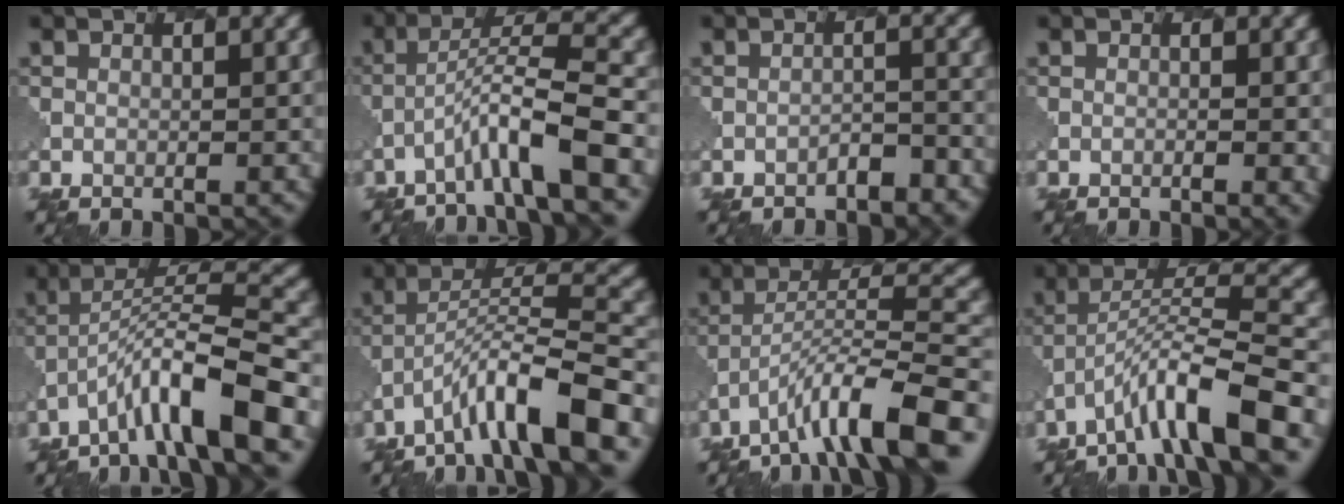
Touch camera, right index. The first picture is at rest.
{"total": 5.6, "force": [-3.1, 0.3, 4.7], "torque": [-0.081, 0.017, -0.062]}
{"total": 1.8, "force": [-1.6, 0.6, 0.7], "torque": [-0.008, 0.006, -0.024]}
{"total": 0.9, "force": [-0.3, 0.2, 0.8], "torque": [-0.012, -0.001, -0.004]}
{"total": 8.3, "force": [-5.1, 1.4, 6.5], "torque": [-0.106, 0.016, -0.092]}
{"total": 8.8, "force": [-5.6, 1.5, 6.6], "torque": [-0.106, 0.016, -0.099]}
{"total": 9.8, "force": [-6.7, 2.3, 6.9], "torque": [-0.106, 0.016, -0.116]}
{"total": 8.4, "force": [-5.4, 1.6, 6.3], "torque": [-0.103, 0.016, -0.099]}